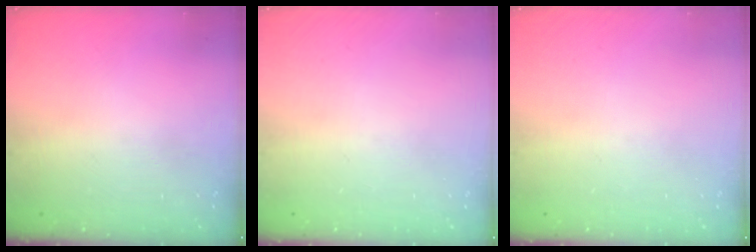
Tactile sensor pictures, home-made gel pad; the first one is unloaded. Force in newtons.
{"total": 0.0}
{"total": 0.0}